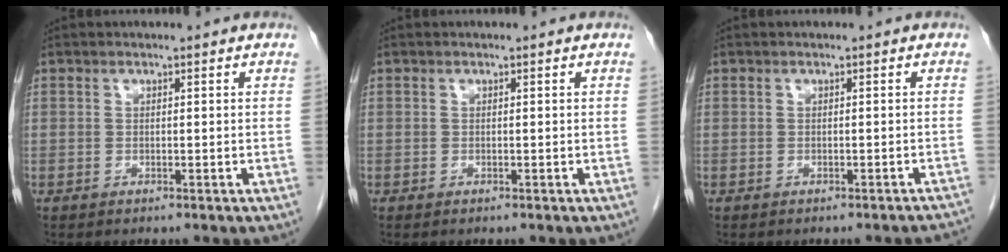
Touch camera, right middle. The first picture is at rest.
{"total": 0.0}
{"total": 3.0, "force": [-2.9, 0.2, 0.7], "torque": [-0.003, -0.009, -0.030]}